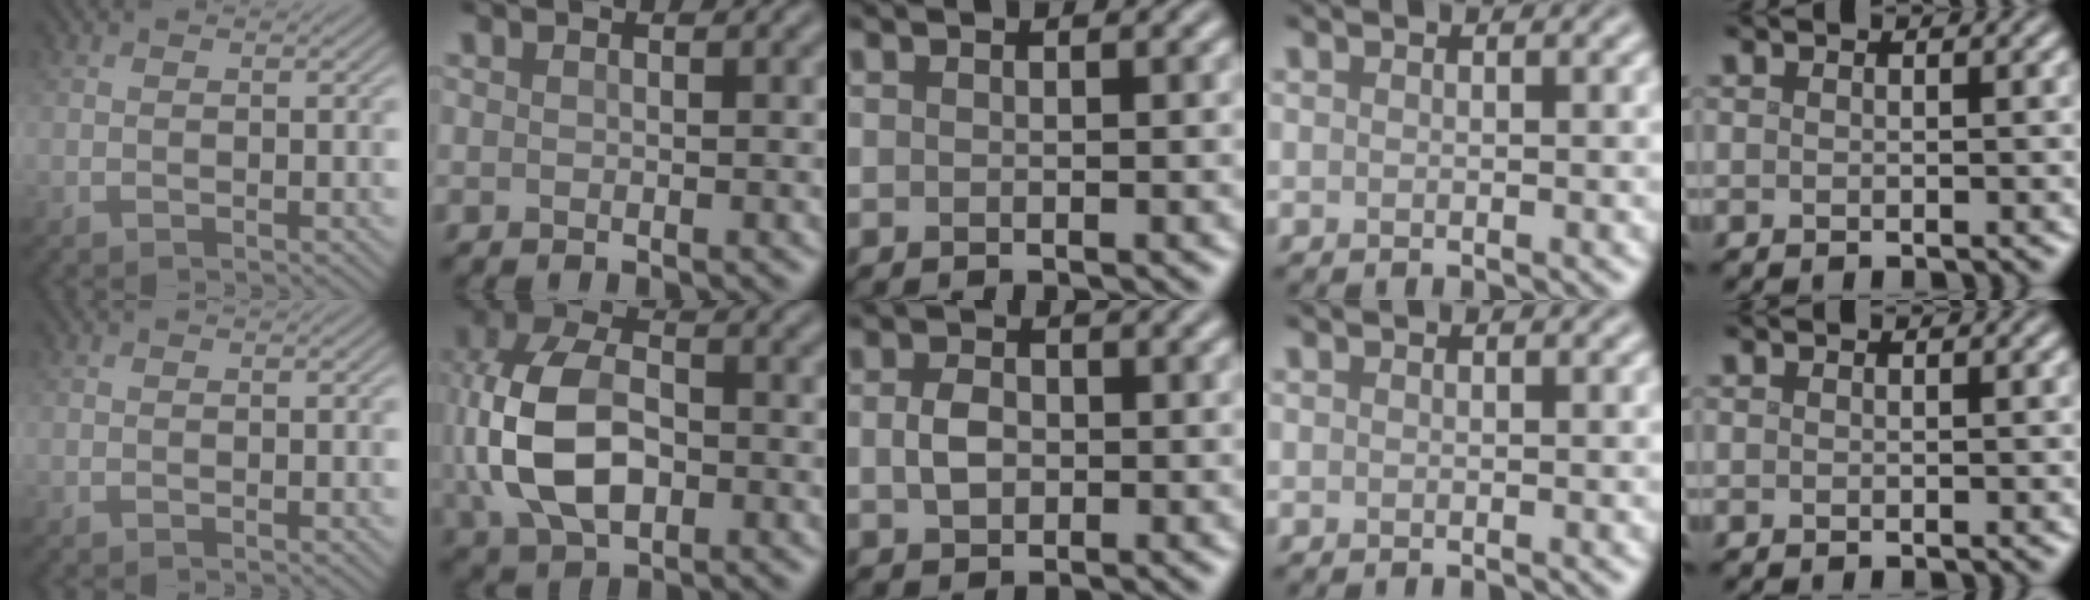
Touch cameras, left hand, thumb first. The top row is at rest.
{"index": {"total": 9.3, "force": [-0.3, 6.0, 7.0], "torque": [-0.166, 0.001, -0.009]}, "middle": {"total": 2.4, "force": [-0.1, 1.8, 1.6], "torque": [-0.038, 0.001, -0.003]}}